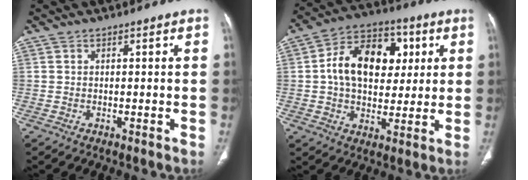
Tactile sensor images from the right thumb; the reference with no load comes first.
{"total": 16.8, "force": [3.0, 11.6, 11.8], "torque": [-0.159, 0.014, 0.043]}